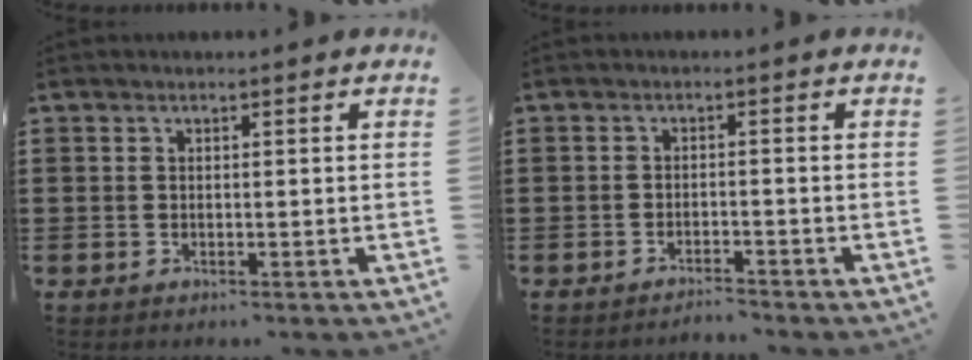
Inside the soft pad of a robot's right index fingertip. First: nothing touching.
{"total": 1.8, "force": [-1.8, -0.1, 0.1], "torque": [-0.007, 0.003, -0.039]}